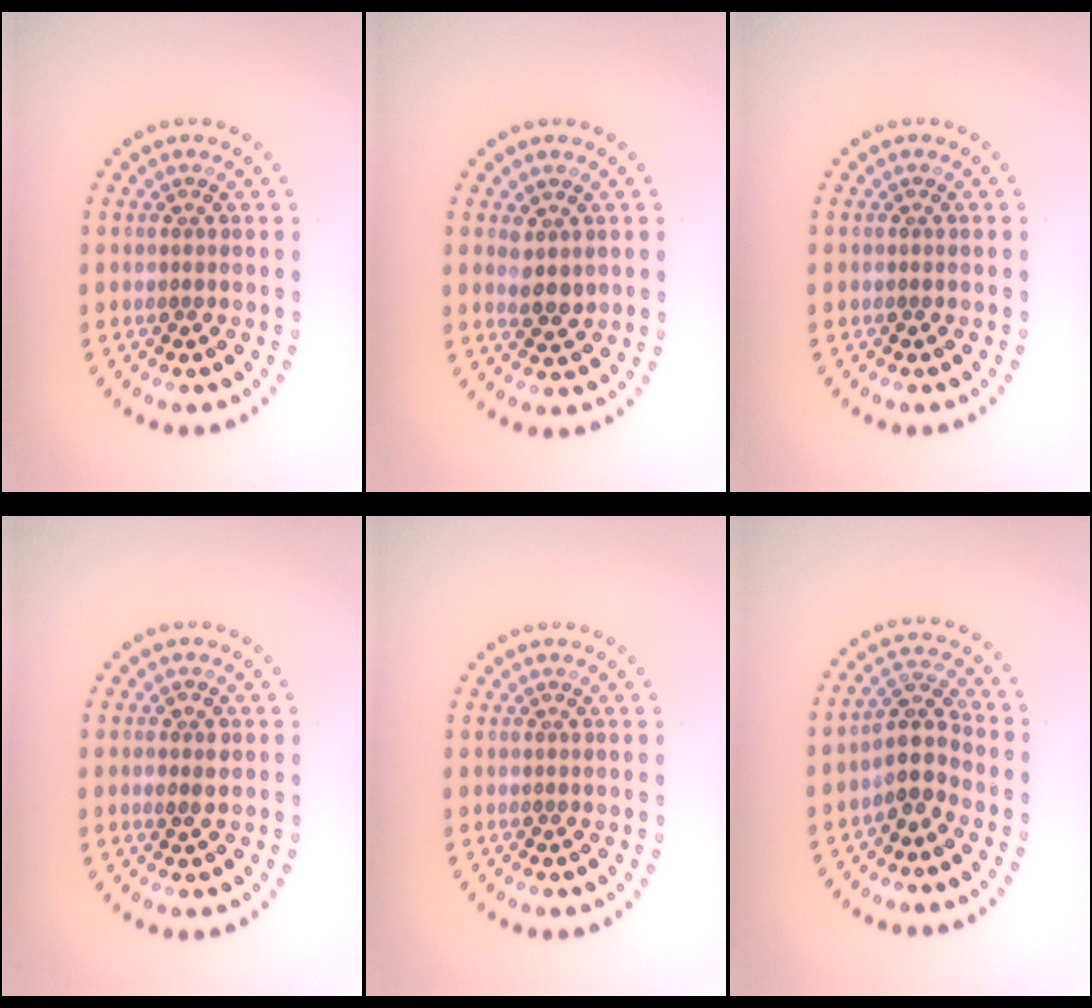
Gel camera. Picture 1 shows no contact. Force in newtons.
{"total": 2.0, "press": 1.8, "slide": 0.7}
{"total": 0.0}
{"total": 1.4, "press": 1.4, "slide": 0.2}
{"total": 0.0}
{"total": 3.3, "press": 2.6, "slide": 2.0}